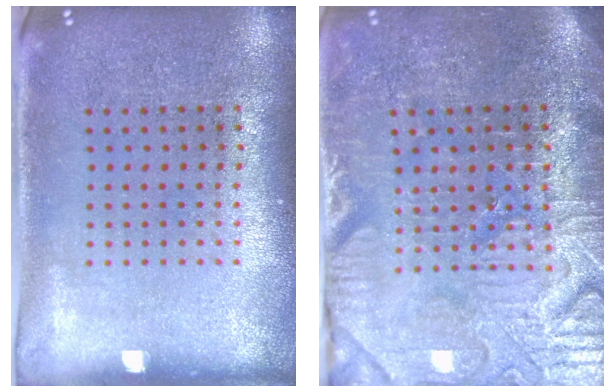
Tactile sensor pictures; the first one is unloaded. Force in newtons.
{"total": 4.0, "press": 3.9, "slide": 1.0}